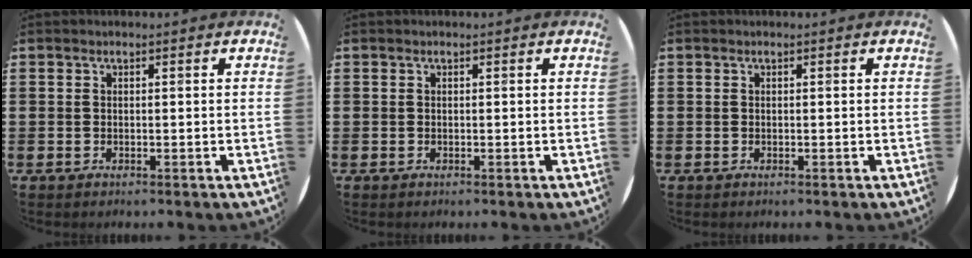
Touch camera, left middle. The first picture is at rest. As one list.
[{"total": 0.0}, {"total": 0.0}]